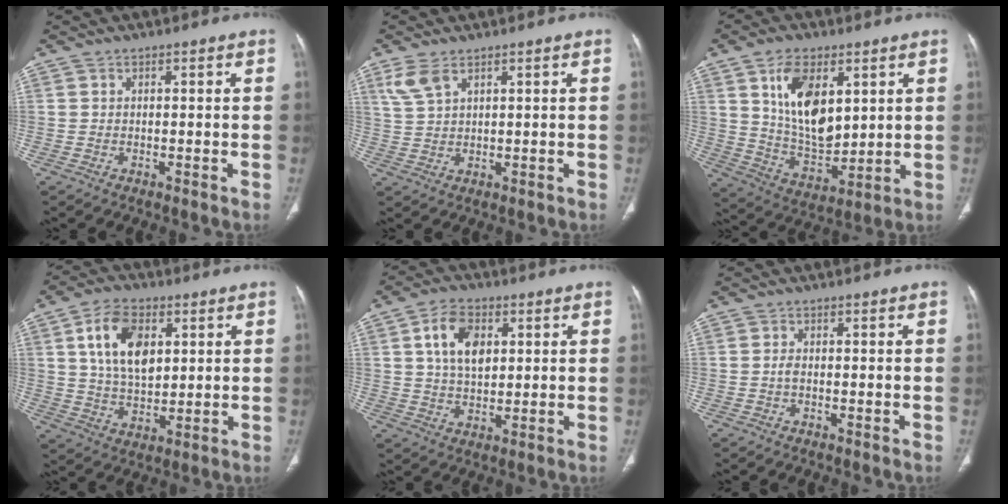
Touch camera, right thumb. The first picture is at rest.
{"total": 4.2, "force": [2.6, 1.9, 2.8], "torque": [-0.064, -0.001, 0.064]}
{"total": 14.7, "force": [5.2, 8.1, 11.1], "torque": [-0.172, -0.029, 0.110]}
{"total": 12.4, "force": [3.9, 7.5, 9.1], "torque": [-0.143, -0.009, 0.072]}
{"total": 9.2, "force": [2.7, 5.8, 6.6], "torque": [-0.101, -0.003, 0.049]}
{"total": 0.9, "force": [-0.3, 0.3, 0.8], "torque": [-0.017, 0.000, -0.006]}